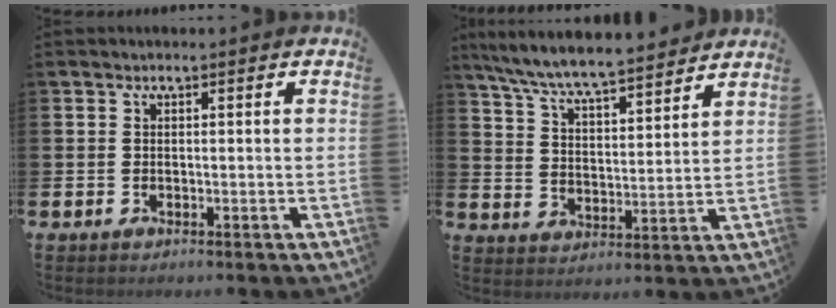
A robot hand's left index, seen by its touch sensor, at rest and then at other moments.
{"total": 7.6, "force": [7.3, 0.4, 2.1], "torque": [-0.073, -0.049, 0.129]}